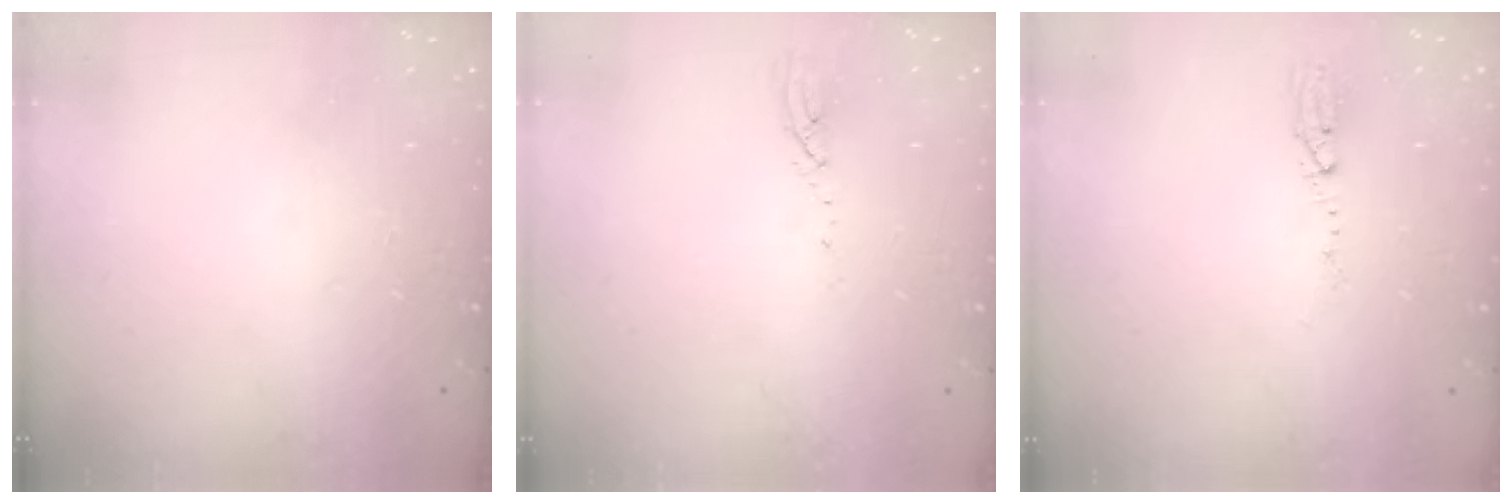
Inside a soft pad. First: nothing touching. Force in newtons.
{"total": 3.4, "press": 3.4, "slide": 0.3}
{"total": 3.9, "press": 3.2, "slide": 2.2}